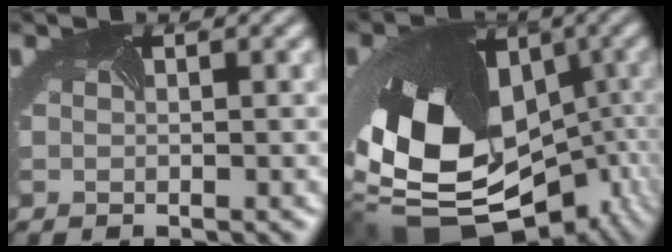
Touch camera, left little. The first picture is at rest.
{"total": 19.3, "force": [-5.3, 14.3, 11.8], "torque": [-0.219, -0.044, -0.051]}